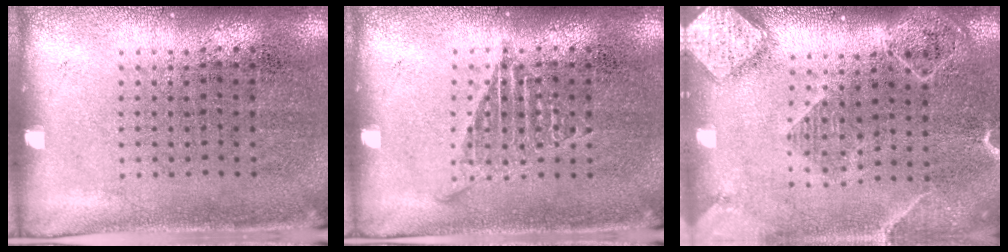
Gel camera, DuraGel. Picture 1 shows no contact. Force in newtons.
{"total": 1.4, "press": 1.4, "slide": 0.2}
{"total": 2.2, "press": 1.9, "slide": 1.1}